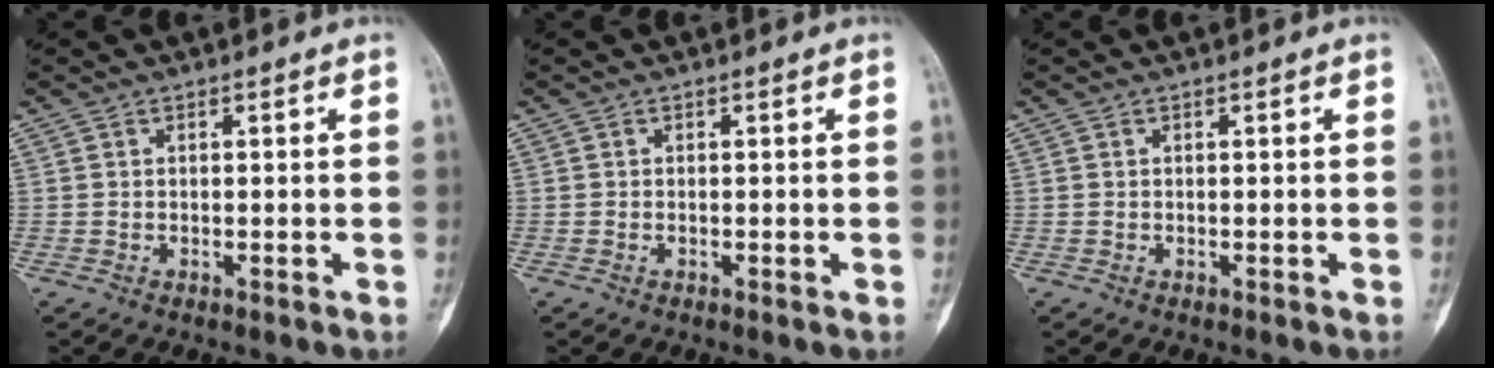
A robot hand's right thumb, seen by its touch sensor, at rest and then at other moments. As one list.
[{"total": 0.0}, {"total": 0.0}]